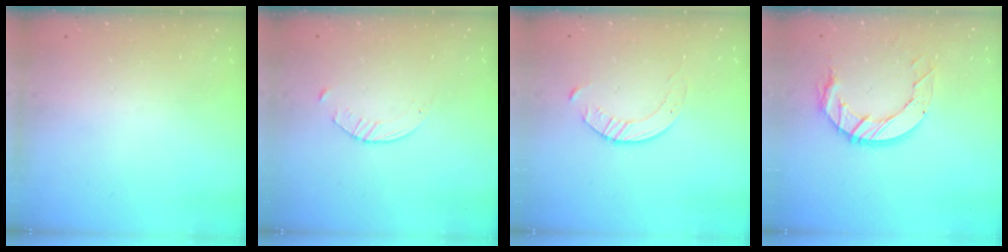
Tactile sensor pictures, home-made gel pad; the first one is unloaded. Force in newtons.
{"total": 2.0, "press": 2.0, "slide": 0.3}
{"total": 4.6, "press": 4.5, "slide": 0.6}
{"total": 11.0, "press": 11.0, "slide": 1.2}